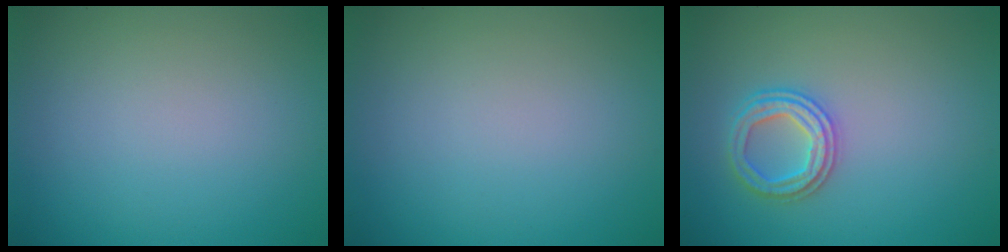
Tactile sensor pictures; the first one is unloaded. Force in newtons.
{"total": 0.0}
{"total": 2.6, "press": 2.6, "slide": 0.1}